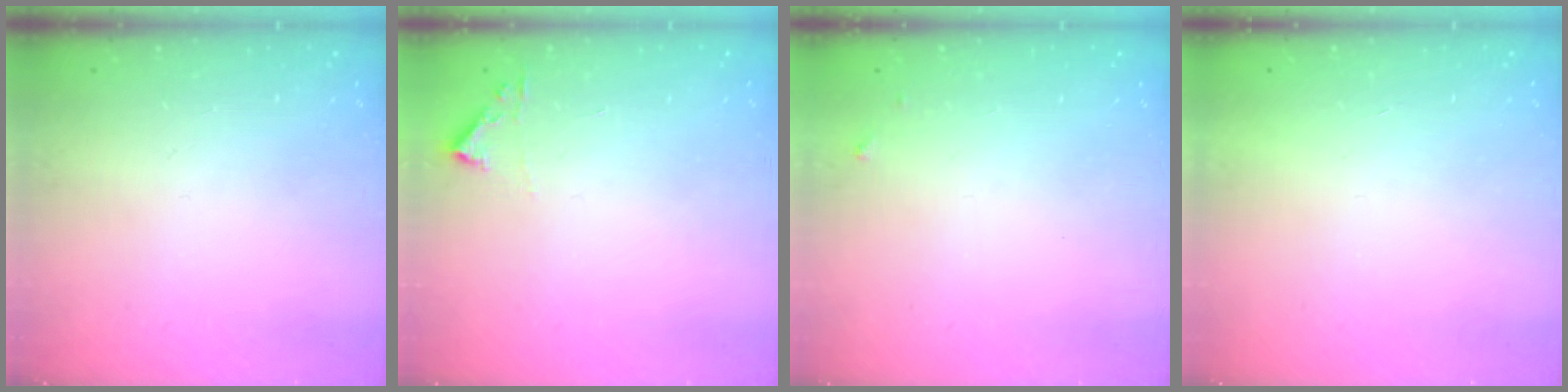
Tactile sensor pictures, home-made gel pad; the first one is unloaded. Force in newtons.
{"total": 3.3, "press": 3.3, "slide": 0.4}
{"total": 3.5, "press": 3.5, "slide": 0.2}
{"total": 1.7, "press": 1.7, "slide": 0.1}